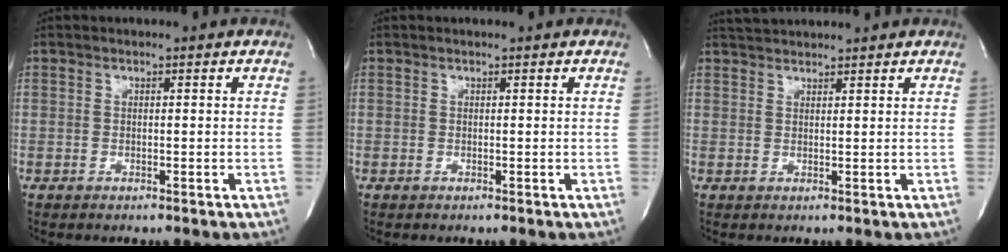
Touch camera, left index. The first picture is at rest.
{"total": 0.0}
{"total": 4.0, "force": [3.9, 0.0, 0.8], "torque": [-0.017, 0.028, 0.065]}